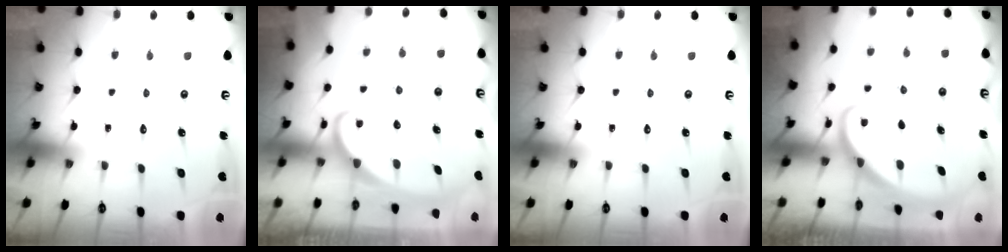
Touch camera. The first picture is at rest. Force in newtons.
{"total": 2.4, "press": 2.4, "slide": 0.3}
{"total": 0.0}
{"total": 2.3, "press": 2.3, "slide": 0.1}